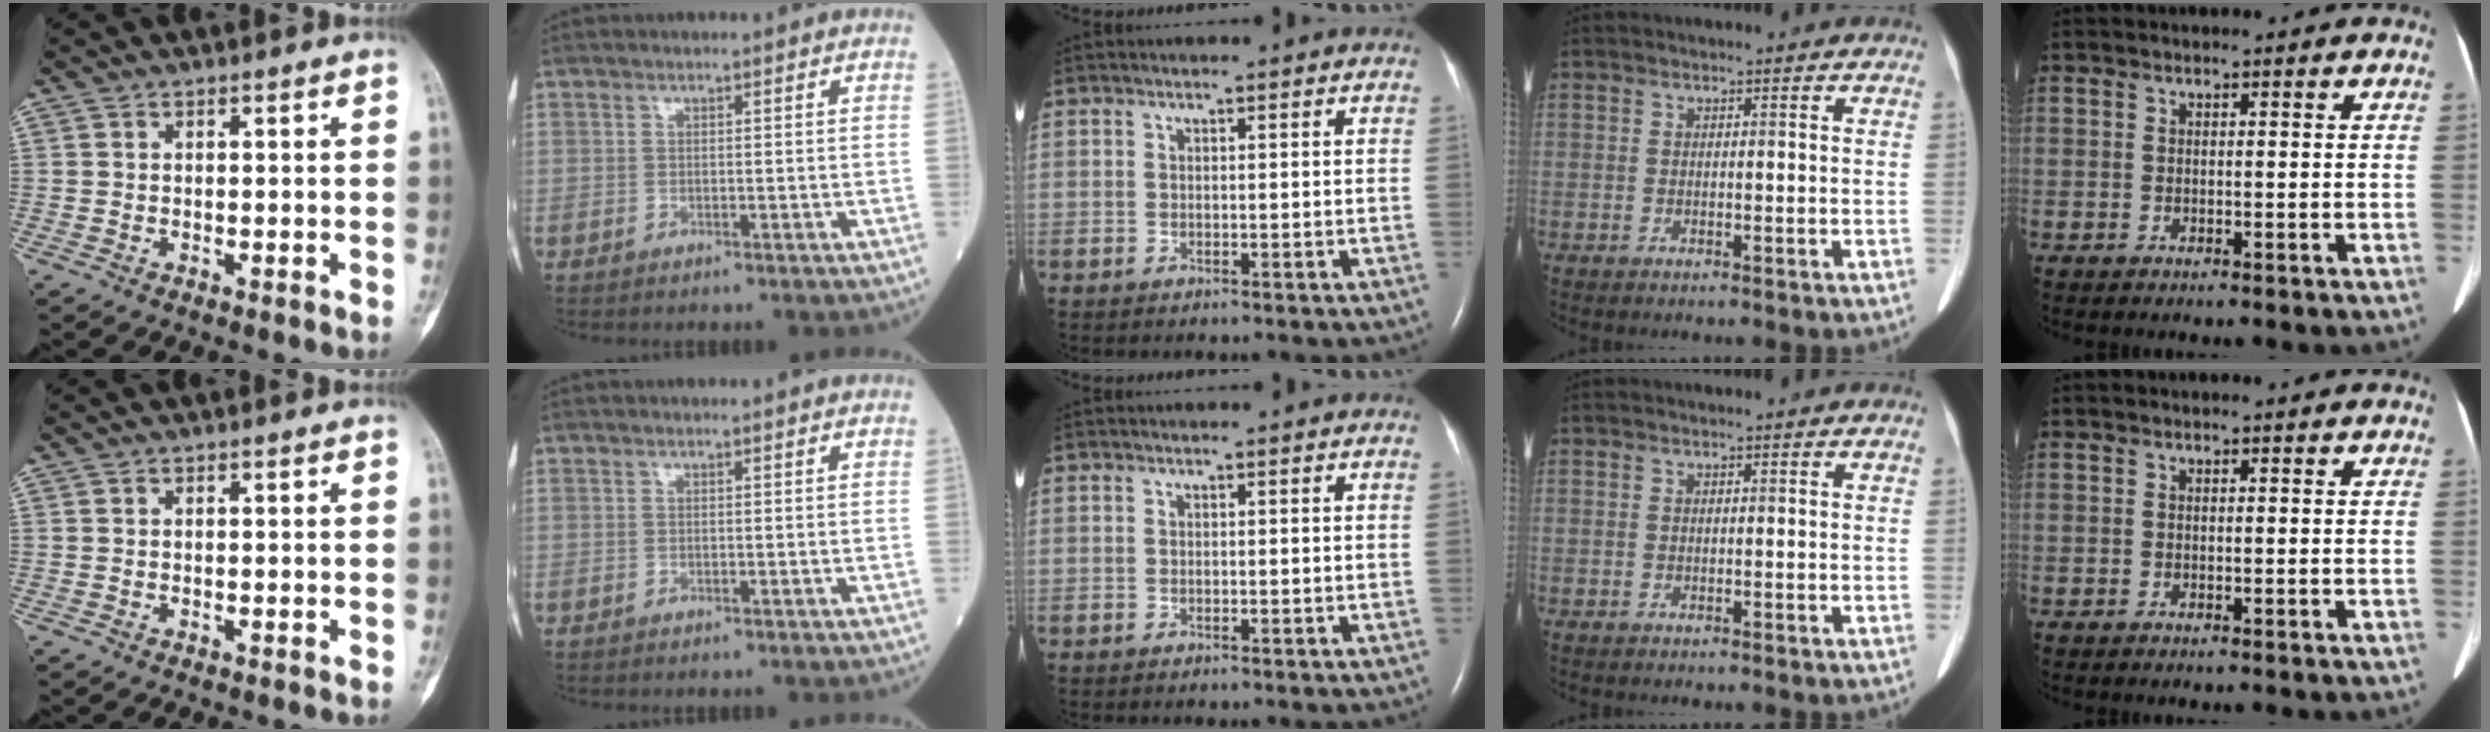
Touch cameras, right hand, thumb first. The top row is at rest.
{}